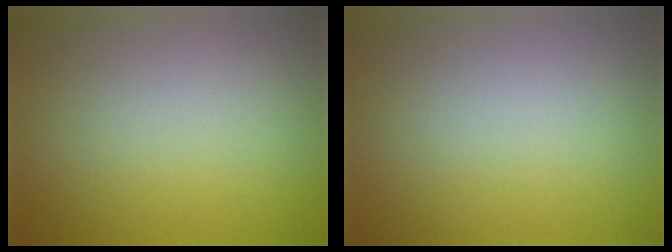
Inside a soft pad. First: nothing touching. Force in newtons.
{"total": 0.0}